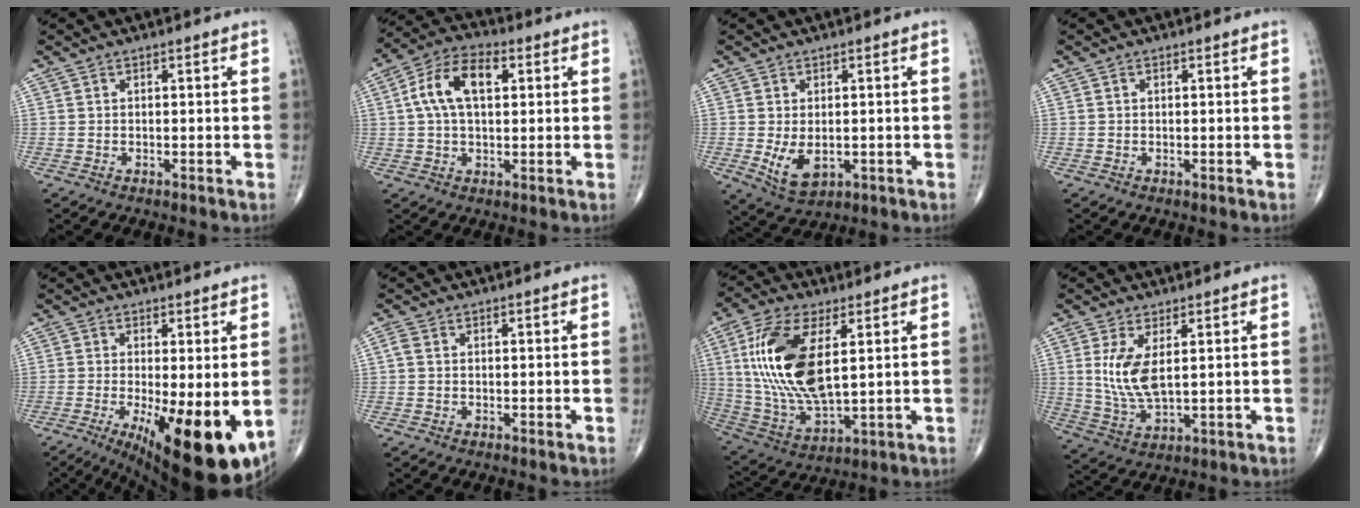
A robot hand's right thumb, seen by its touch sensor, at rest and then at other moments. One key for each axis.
{"total": 11.0, "fx": 2.4, "fy": 6.1, "fz": 8.8, "tx": -0.163, "ty": 0.025, "tz": 0.037}
{"total": 6.2, "fx": -0.9, "fy": 3.7, "fz": 4.9, "tx": -0.080, "ty": -0.014, "tz": -0.003}
{"total": 0.0}
{"total": 17.6, "fx": -4.7, "fy": 5.8, "fz": 15.9, "tx": -0.198, "ty": -0.028, "tz": -0.051}
{"total": 1.2, "fx": 0.0, "fy": 0.8, "fz": 0.8, "tx": -0.019, "ty": 0.002, "tz": -0.003}
{"total": 19.4, "fx": 4.2, "fy": 8.8, "fz": 16.7, "tx": -0.346, "ty": -0.018, "tz": 0.086}
{"total": 8.3, "fx": 1.8, "fy": 3.5, "fz": 7.3, "tx": -0.155, "ty": -0.017, "tz": 0.047}